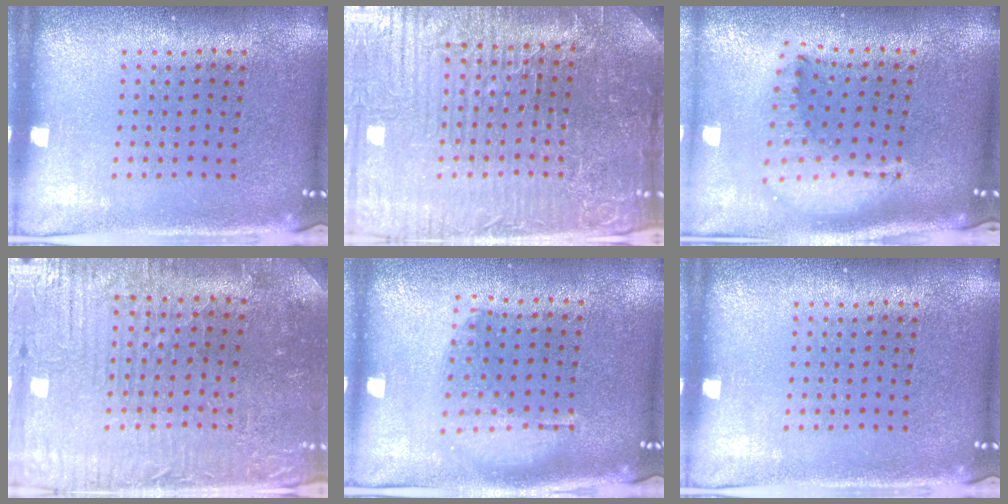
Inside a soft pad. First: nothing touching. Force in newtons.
{"total": 6.2, "press": 5.6, "slide": 2.5}
{"total": 2.1, "press": 1.6, "slide": 1.3}
{"total": 2.0, "press": 1.9, "slide": 0.4}
{"total": 1.2, "press": 1.1, "slide": 0.5}
{"total": 0.0}